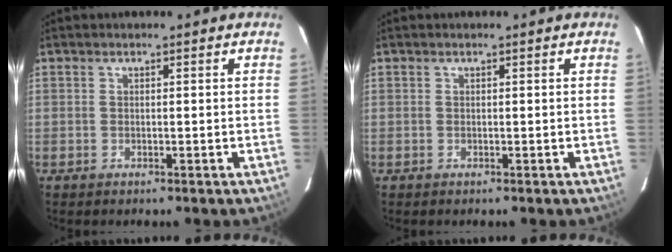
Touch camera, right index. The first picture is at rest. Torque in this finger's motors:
{"motor_torque": [0.00, 0.00, 0.01, 0.00]}